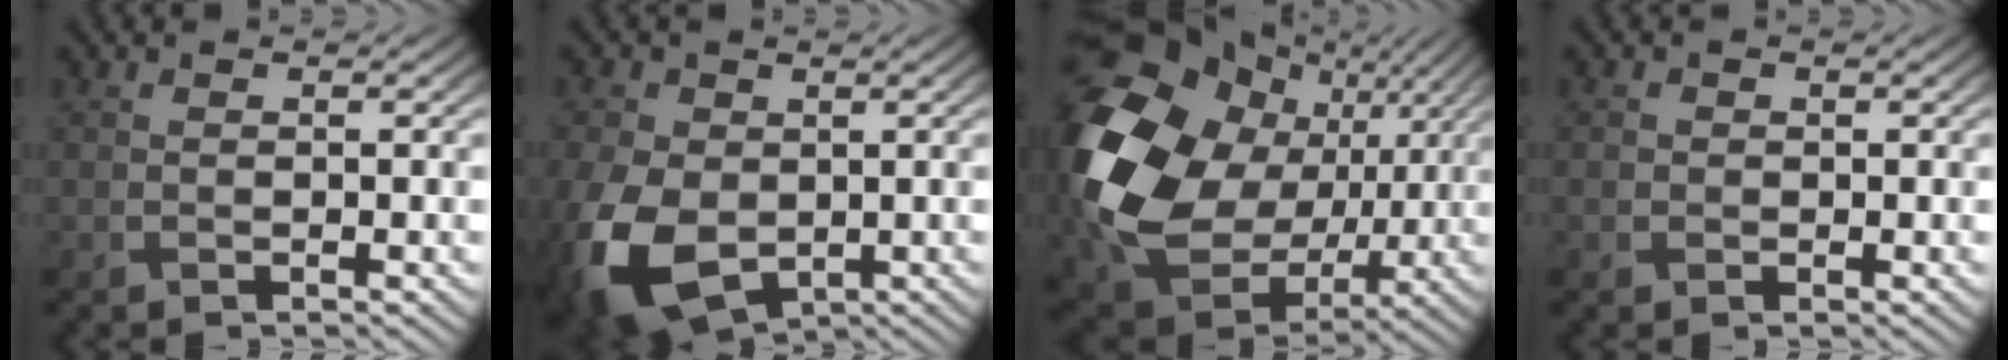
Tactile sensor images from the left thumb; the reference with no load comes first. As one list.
[{"total": 12.0, "force": [-2.7, 8.3, 8.3], "torque": [-0.232, -0.033, -0.046]}, {"total": 19.9, "force": [2.0, 16.0, 11.7], "torque": [-0.313, -0.027, 0.062]}, {"total": 0.9, "force": [0.0, 0.9, 0.1], "torque": [0.001, -0.002, -0.002]}]